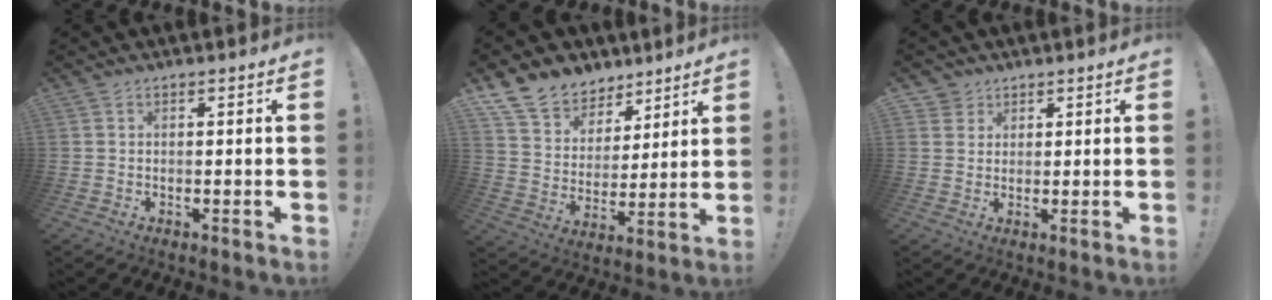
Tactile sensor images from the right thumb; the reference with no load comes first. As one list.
[{"total": 12.2, "force": [9.1, 7.7, 2.7], "torque": [-0.056, -0.067, 0.177]}, {"total": 3.3, "force": [2.1, 2.5, 0.1], "torque": [-0.003, -0.010, 0.039]}]